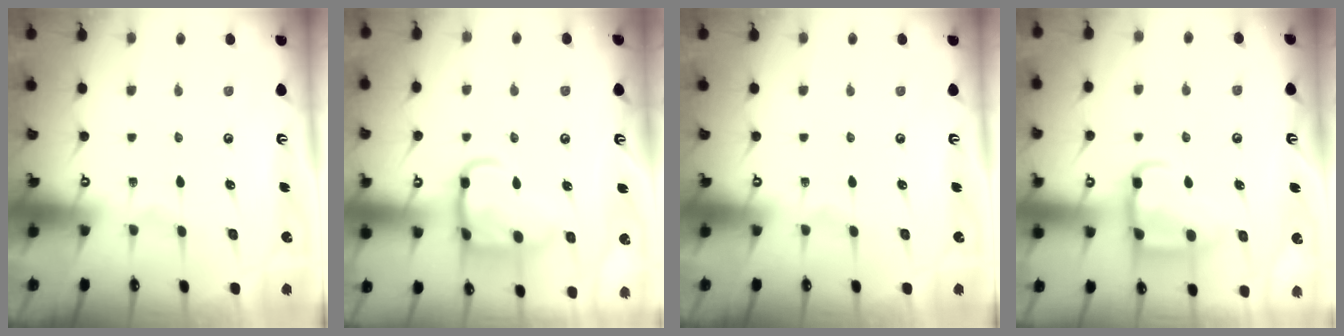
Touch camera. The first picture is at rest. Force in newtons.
{"total": 15.5, "press": 15.4, "slide": 1.3}
{"total": 0.0}
{"total": 14.2, "press": 14.1, "slide": 1.4}